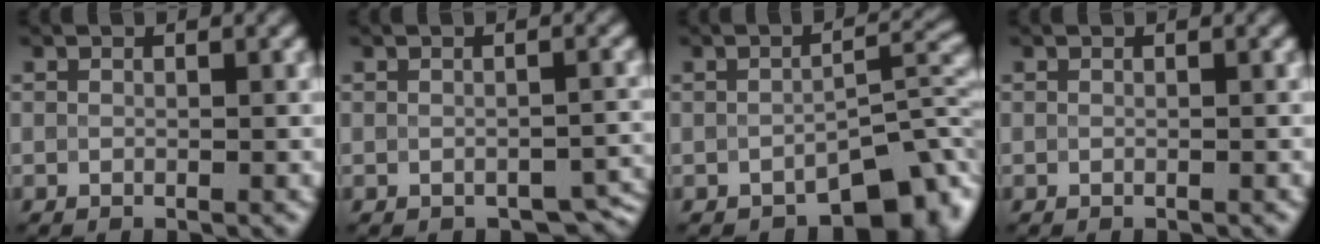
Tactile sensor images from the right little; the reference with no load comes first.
{"total": 3.2, "force": [-2.0, 1.8, 1.7], "torque": [-0.005, -0.005, -0.023]}
{"total": 7.0, "force": [-4.6, 3.1, 4.2], "torque": [-0.030, -0.002, -0.070]}
{"total": 0.0}